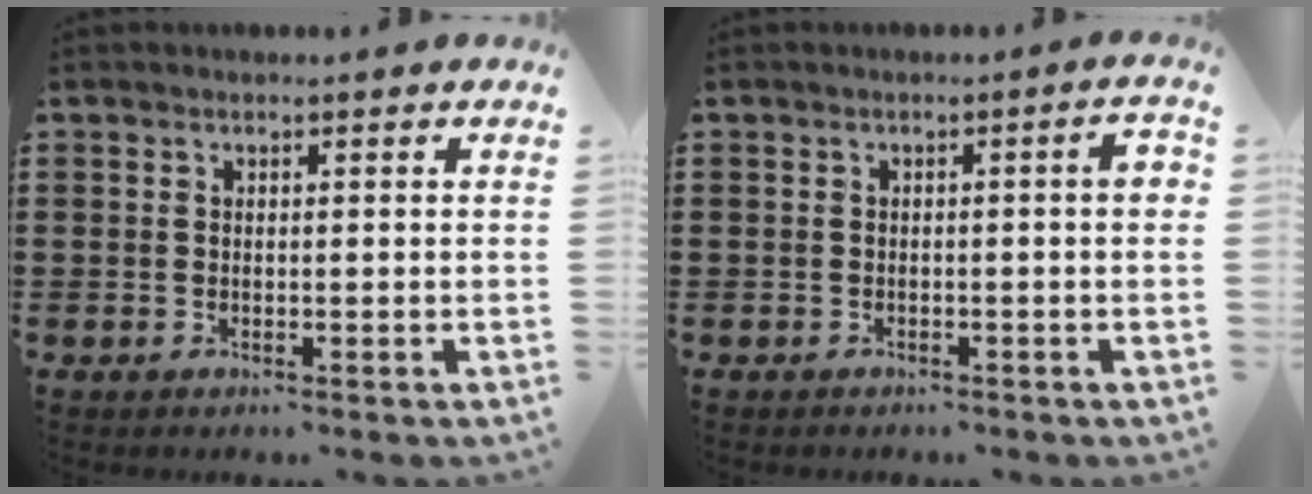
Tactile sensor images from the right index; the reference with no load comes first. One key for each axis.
{"total": 1.9, "fx": -0.6, "fy": 0.1, "fz": 1.8, "tx": -0.029, "ty": -0.001, "tz": -0.013}